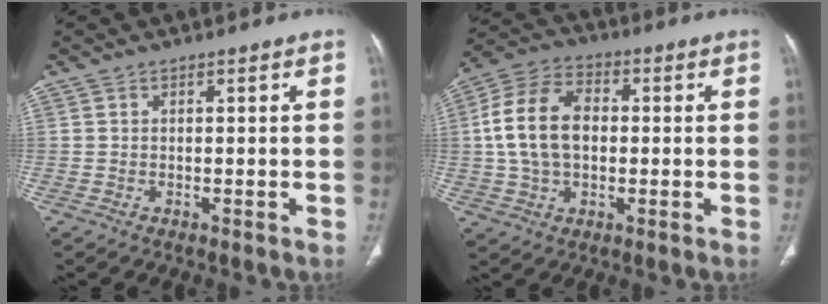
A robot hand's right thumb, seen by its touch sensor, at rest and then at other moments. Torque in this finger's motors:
{"motor_torque": [0.87, 1.31, 0.69, -0.51, 0.43]}